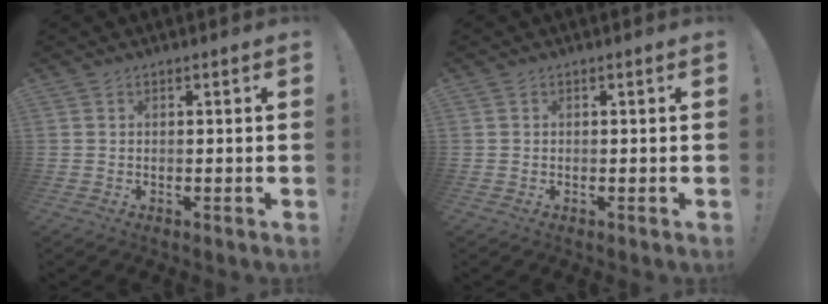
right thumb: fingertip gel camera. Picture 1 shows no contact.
{"total": 0.0}